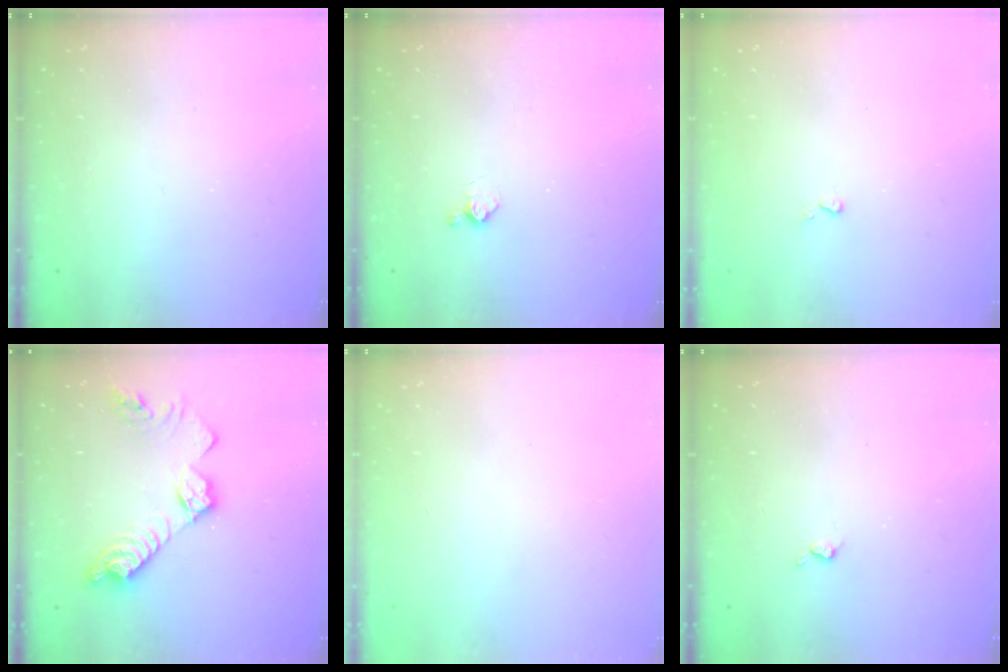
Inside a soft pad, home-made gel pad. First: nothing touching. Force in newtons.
{"total": 3.6, "press": 3.5, "slide": 0.6}
{"total": 3.1, "press": 3.1, "slide": 0.5}
{"total": 14.7, "press": 14.6, "slide": 1.1}
{"total": 0.0}
{"total": 2.2, "press": 2.1, "slide": 0.5}